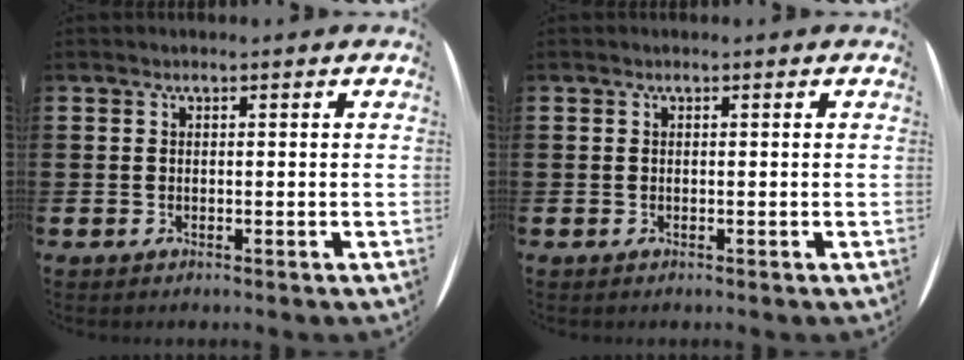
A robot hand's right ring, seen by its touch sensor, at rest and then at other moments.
{"total": 0.0}